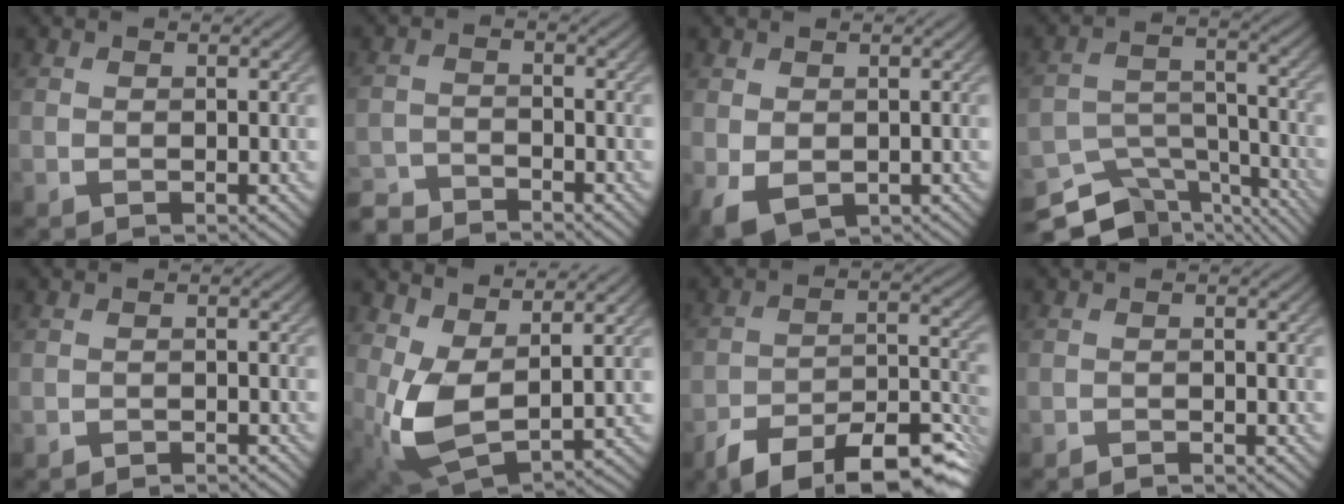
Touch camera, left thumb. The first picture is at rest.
{"total": 4.0, "force": [-4.0, 0.3, 0.5], "torque": [-0.015, -0.005, -0.084]}
{"total": 3.5, "force": [-1.1, 2.4, 2.3], "torque": [-0.050, -0.012, -0.018]}
{"total": 11.3, "force": [-9.4, 4.6, 4.1], "torque": [-0.088, -0.013, -0.138]}
{"total": 1.2, "force": [-1.2, -0.2, 0.0], "torque": [0.004, 0.003, -0.024]}
{"total": 7.4, "force": [2.4, 3.7, 6.0], "torque": [-0.151, -0.009, 0.044]}
{"total": 12.3, "force": [-9.0, 4.1, 7.4], "torque": [-0.114, -0.008, -0.155]}
{"total": 1.1, "force": [-1.1, -0.2, 0.1], "torque": [0.002, 0.002, -0.024]}